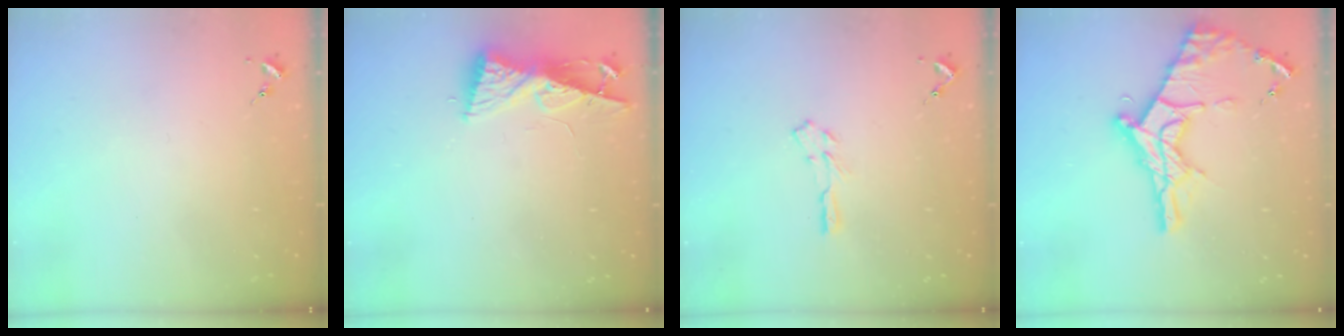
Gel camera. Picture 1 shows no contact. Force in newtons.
{"total": 8.4, "press": 8.4, "slide": 0.8}
{"total": 4.3, "press": 4.3, "slide": 0.3}
{"total": 20.3, "press": 20.2, "slide": 1.5}